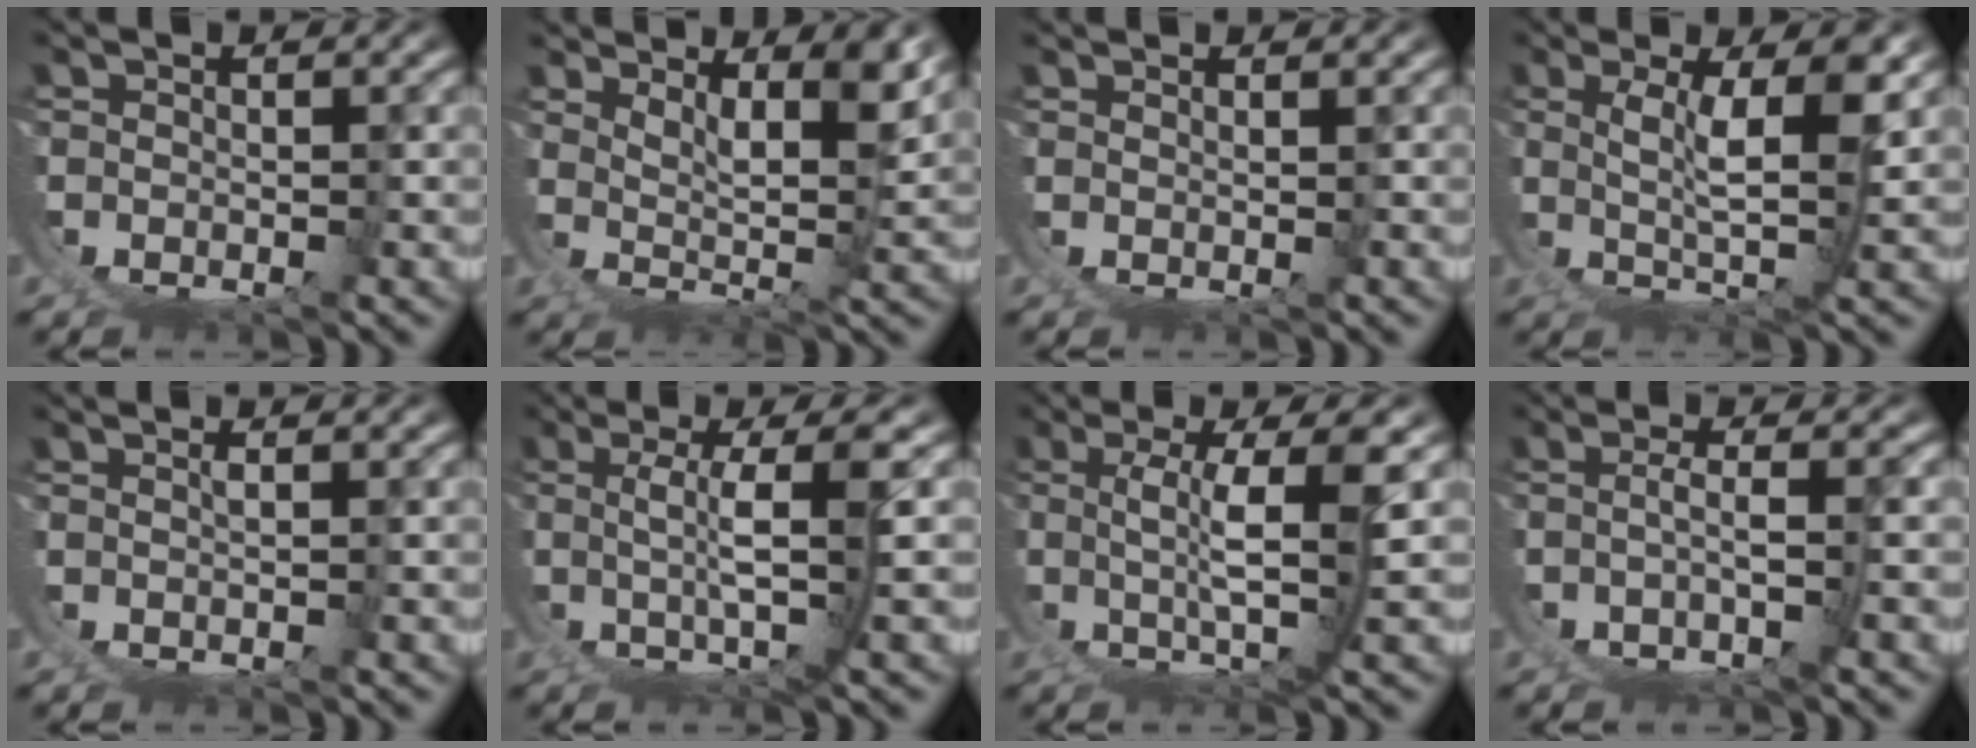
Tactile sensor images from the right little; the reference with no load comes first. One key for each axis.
{"total": 5.5, "fx": 3.6, "fy": -0.3, "fz": 4.1, "tx": -0.043, "ty": -0.017, "tz": 0.064}
{"total": 1.4, "fx": 0.8, "fy": -1.1, "fz": 0.0, "tx": 0.006, "ty": -0.005, "tz": 0.021}
{"total": 5.9, "fx": 1.6, "fy": -0.6, "fz": 5.7, "tx": -0.071, "ty": -0.008, "tz": 0.035}
{"total": 0.9, "fx": 0.4, "fy": -0.5, "fz": 0.5, "tx": -0.002, "ty": -0.001, "tz": 0.012}
{"total": 5.7, "fx": 1.3, "fy": -1.2, "fz": 5.4, "tx": -0.077, "ty": -0.006, "tz": 0.029}
{"total": 6.2, "fx": 1.6, "fy": -0.8, "fz": 6.0, "tx": -0.091, "ty": -0.010, "tz": 0.035}
{"total": 3.1, "fx": -1.1, "fy": -1.1, "fz": 2.7, "tx": -0.034, "ty": -0.010, "tz": -0.011}